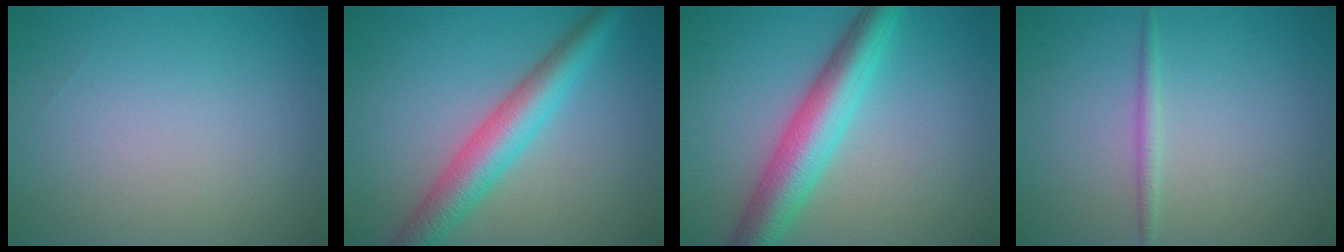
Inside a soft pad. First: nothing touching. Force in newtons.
{"total": 5.3, "press": 5.3, "slide": 0.1}
{"total": 6.3, "press": 6.3, "slide": 0.2}
{"total": 1.1, "press": 1.1, "slide": 0.0}